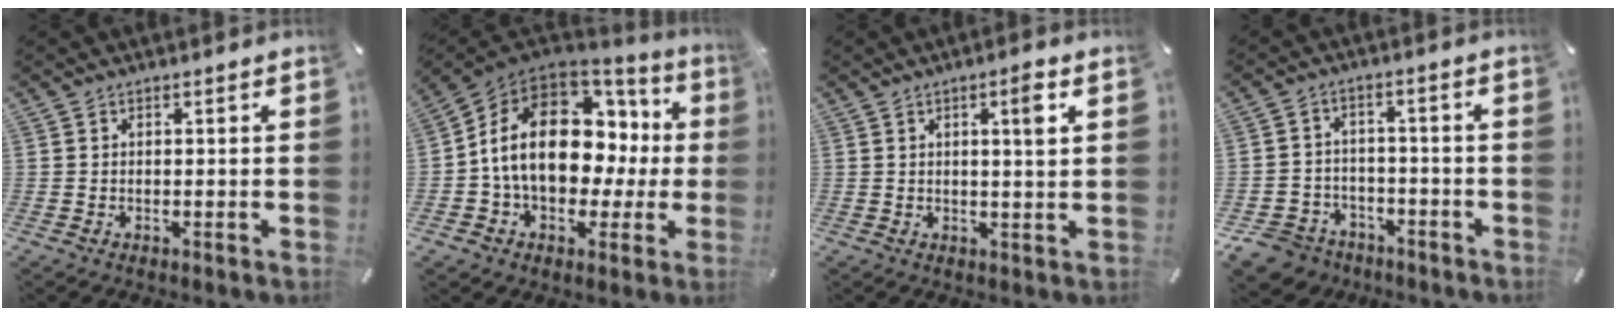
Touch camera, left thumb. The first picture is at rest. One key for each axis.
{"total": 18.1, "fx": 1.5, "fy": 13.1, "fz": 12.4, "tx": -0.219, "ty": 0.004, "tz": 0.031}
{"total": 4.4, "fx": 1.7, "fy": 0.3, "fz": 4.1, "tx": -0.065, "ty": -0.006, "tz": 0.021}
{"total": 7.1, "fx": -4.8, "fy": 5.0, "fz": 1.4, "tx": -0.041, "ty": 0.032, "tz": -0.094}